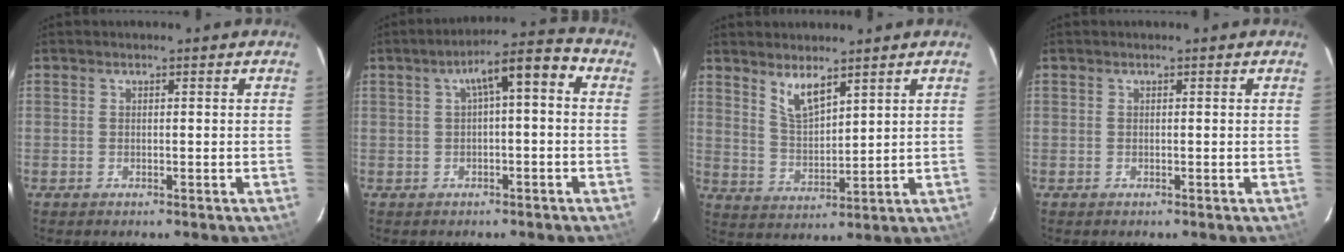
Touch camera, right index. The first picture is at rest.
{"total": 7.8, "force": [0.9, 2.2, 7.4], "torque": [-0.118, 0.039, 0.023]}
{"total": 6.2, "force": [4.4, 1.8, 4.0], "torque": [-0.074, -0.005, 0.090]}
{"total": 0.0}